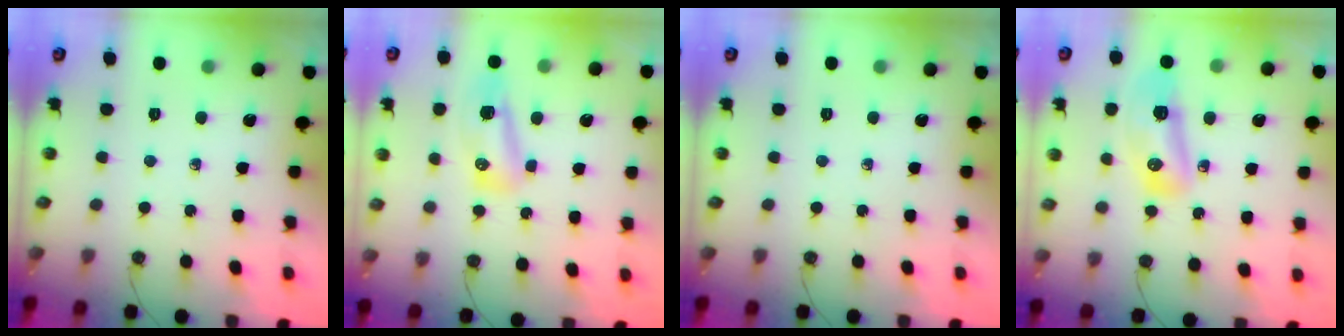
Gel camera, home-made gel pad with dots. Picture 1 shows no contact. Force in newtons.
{"total": 17.6, "press": 11.6, "slide": 13.2}
{"total": 0.0}
{"total": 20.6, "press": 14.9, "slide": 14.3}